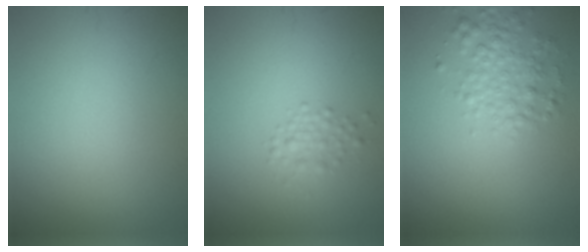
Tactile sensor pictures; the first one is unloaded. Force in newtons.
{"total": 1.7, "press": 1.7, "slide": 0.0}
{"total": 3.1, "press": 3.1, "slide": 0.1}